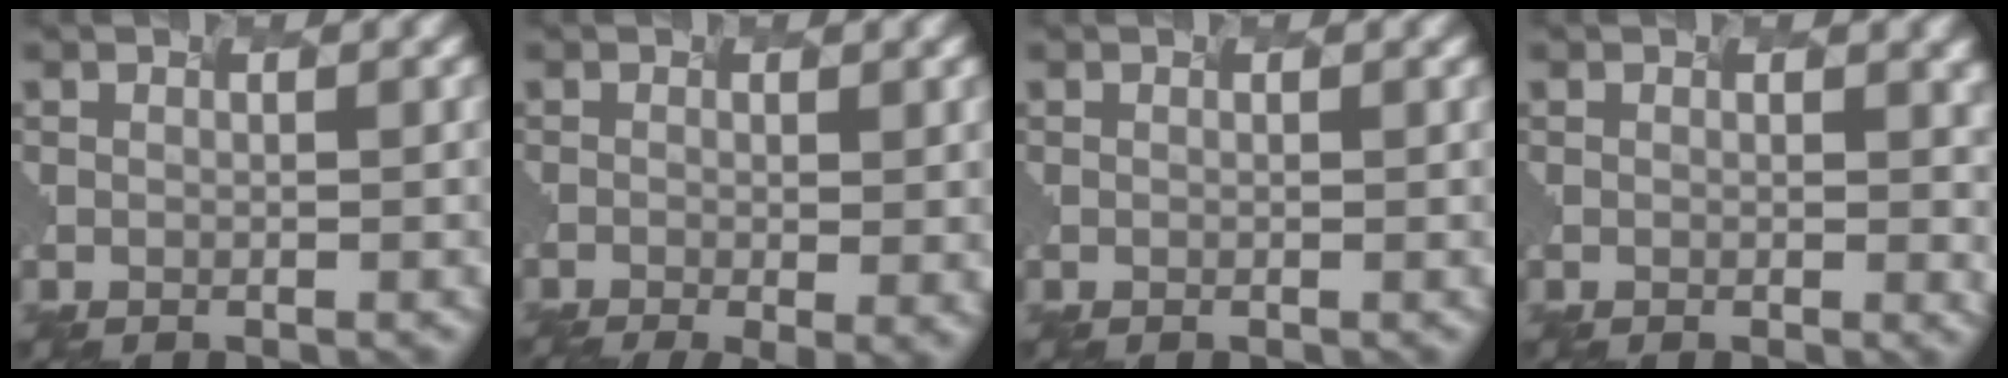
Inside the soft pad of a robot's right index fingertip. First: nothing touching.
{"total": 4.9, "force": [-1.8, 1.3, 4.3], "torque": [-0.044, -0.017, -0.002]}
{"total": 0.0}
{"total": 2.0, "force": [0.8, 1.2, 1.4], "torque": [-0.004, 0.002, 0.018]}